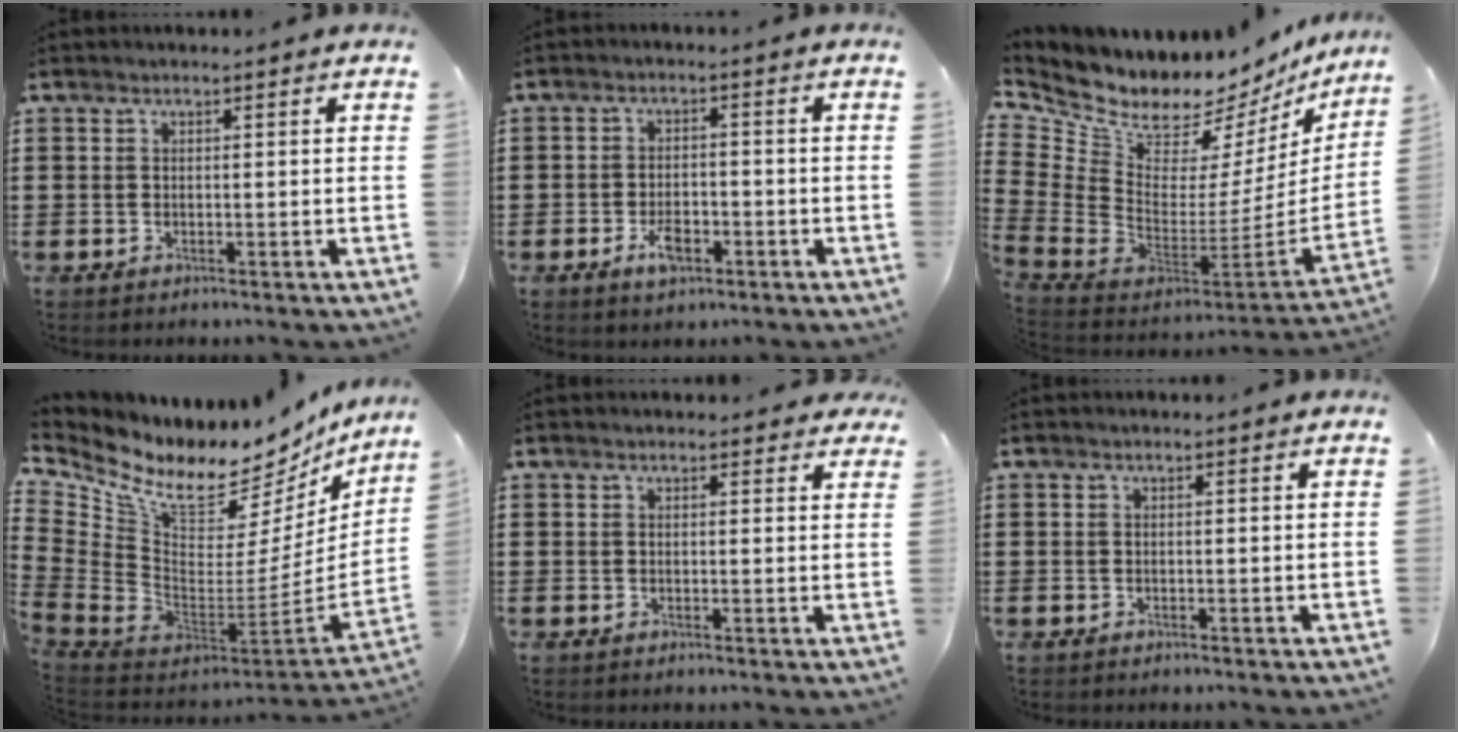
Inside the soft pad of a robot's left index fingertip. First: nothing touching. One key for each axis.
{"total": 4.2, "fx": -2.0, "fy": 1.9, "fz": 3.1, "tx": -0.065, "ty": 0.001, "tz": -0.039}
{"total": 8.8, "fx": 8.2, "fy": 2.7, "fz": 2.0, "tx": -0.095, "ty": -0.092, "tz": 0.143}
{"total": 10.6, "fx": 8.4, "fy": 4.4, "fz": 4.7, "tx": -0.125, "ty": -0.081, "tz": 0.146}
{"total": 1.4, "fx": 1.1, "fy": 0.8, "fz": 0.2, "tx": 0.001, "ty": 0.003, "tz": 0.020}
{"total": 0.0}